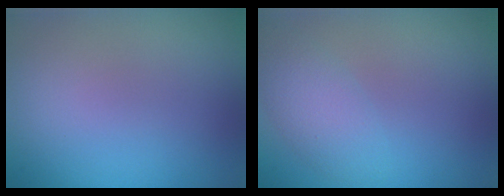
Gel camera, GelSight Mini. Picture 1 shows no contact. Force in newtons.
{"total": 2.8, "press": 2.8, "slide": 0.1}